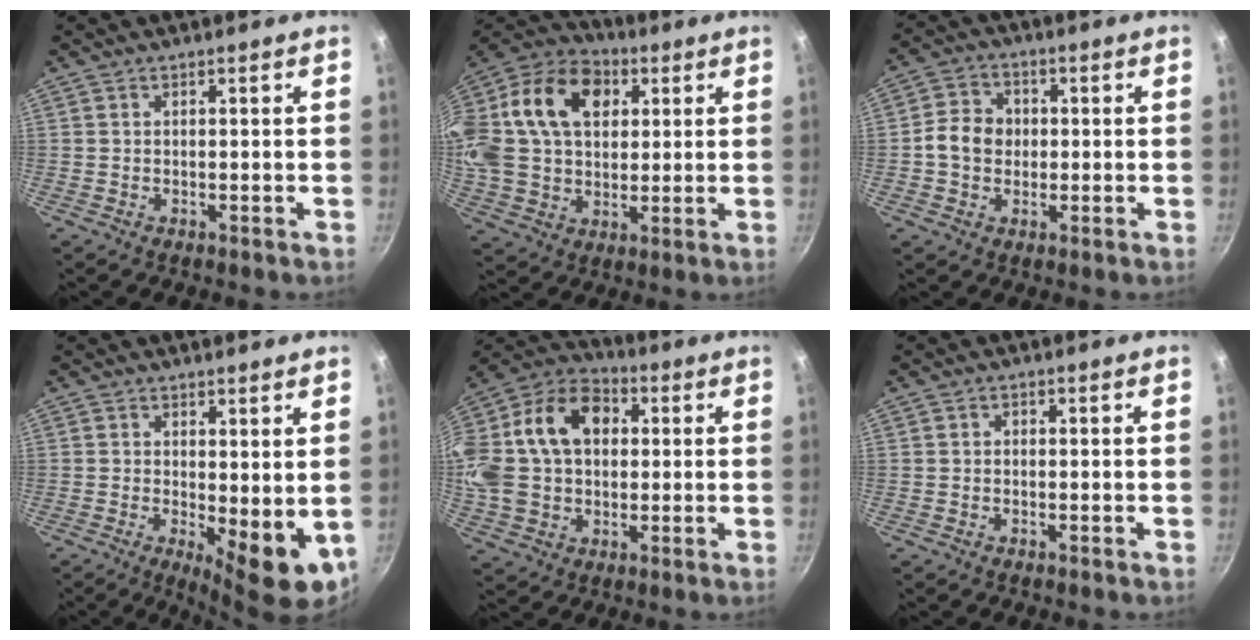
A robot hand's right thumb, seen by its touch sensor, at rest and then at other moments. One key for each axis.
{"total": 29.4, "fx": 8.5, "fy": 20.8, "fz": 19.0, "tx": -0.402, "ty": 0.036, "tz": 0.141}
{"total": 6.9, "fx": -0.2, "fy": 6.0, "fz": 3.6, "tx": -0.038, "ty": 0.011, "tz": -0.017}
{"total": 8.3, "fx": 0.0, "fy": 3.2, "fz": 7.6, "tx": -0.089, "ty": -0.010, "tz": 0.011}
{"total": 24.6, "fx": 3.8, "fy": 17.8, "fz": 16.6, "tx": -0.330, "ty": 0.045, "tz": 0.056}
{"total": 0.8, "fx": -0.1, "fy": 0.7, "fz": 0.4, "tx": -0.005, "ty": 0.005, "tz": -0.002}